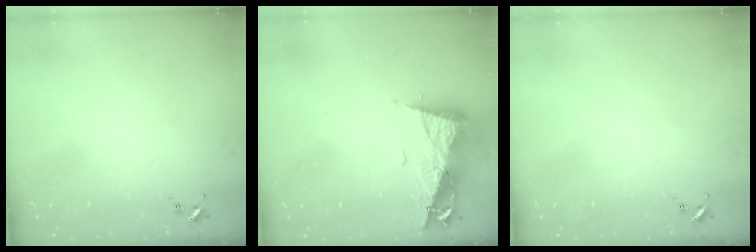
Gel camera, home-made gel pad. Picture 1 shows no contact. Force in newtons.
{"total": 10.4, "press": 10.3, "slide": 1.4}
{"total": 0.0}